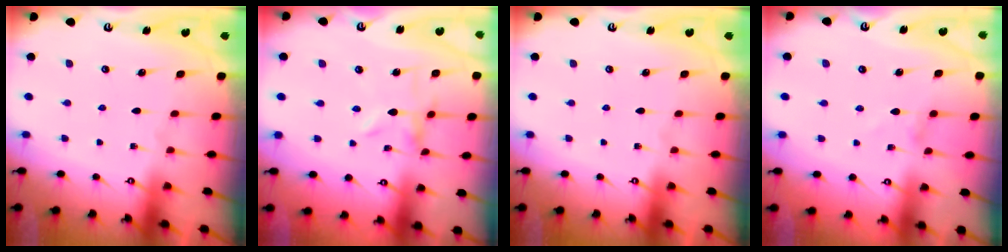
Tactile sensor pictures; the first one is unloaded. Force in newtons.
{"total": 0.0}
{"total": 0.0}
{"total": 0.0}